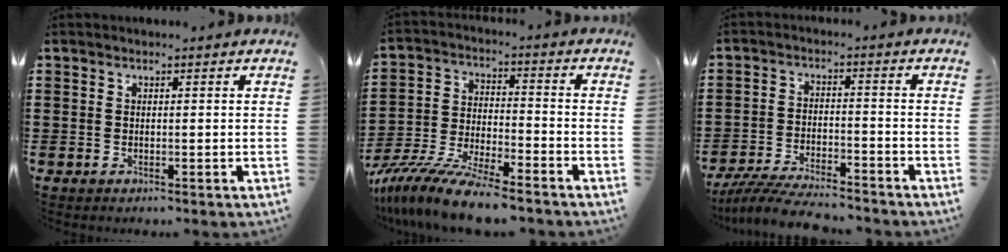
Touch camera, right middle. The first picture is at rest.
{"total": 10.1, "force": [-9.2, 0.6, 4.2], "torque": [-0.091, 0.009, -0.183]}
{"total": 6.4, "force": [-6.0, 0.6, 1.9], "torque": [-0.047, -0.003, -0.120]}